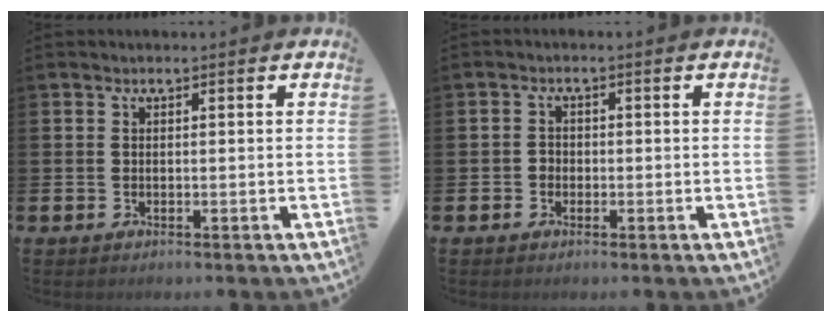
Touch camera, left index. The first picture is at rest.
{"total": 1.4, "force": [-0.5, 1.2, 0.3], "torque": [-0.007, 0.005, -0.012]}